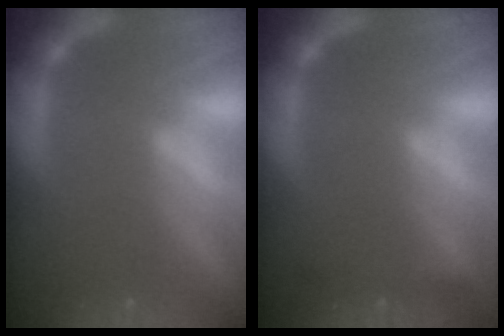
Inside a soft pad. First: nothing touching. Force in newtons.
{"total": 1.9}